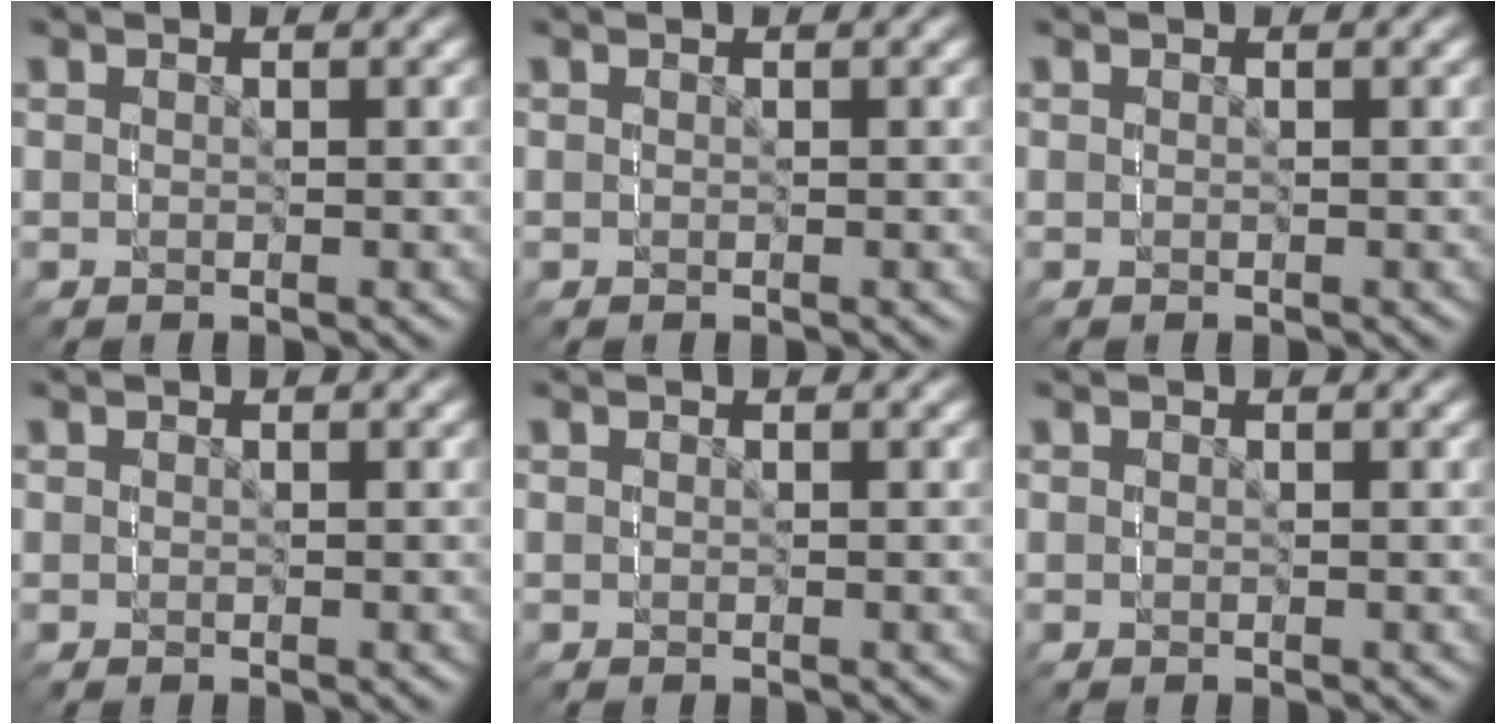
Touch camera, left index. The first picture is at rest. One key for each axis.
{"total": 0.0}
{"total": 0.0}
{"total": 0.0}
{"total": 0.0}
{"total": 0.0}